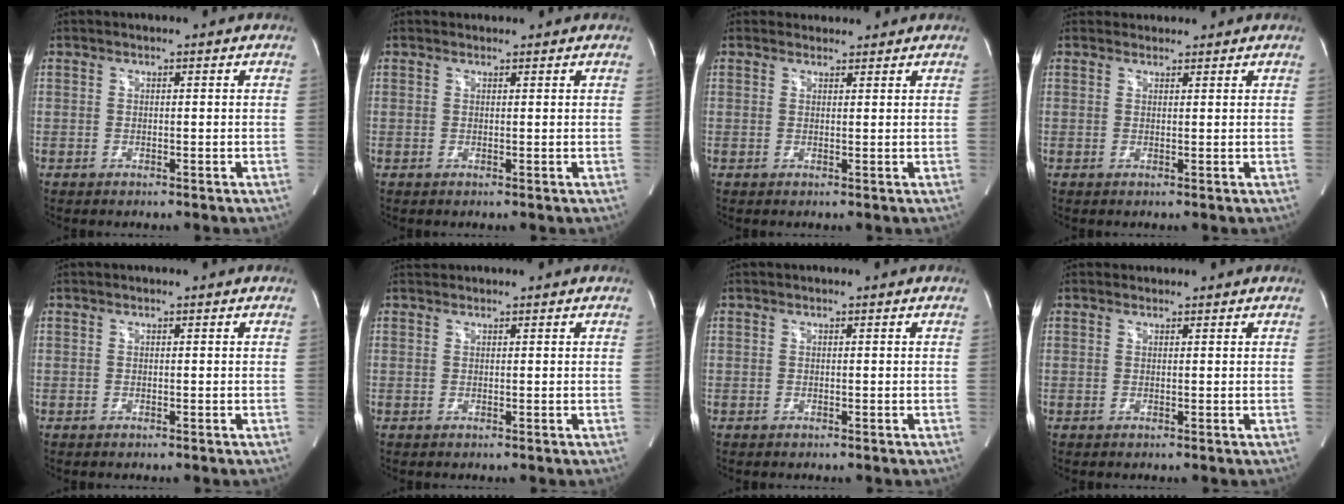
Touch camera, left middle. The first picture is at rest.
{"total": 0.7, "force": [0.6, 0.3, -0.1], "torque": [-0.006, 0.010, 0.011]}
{"total": 2.0, "force": [1.8, 0.8, -0.3], "torque": [0.001, 0.016, 0.025]}
{"total": 2.2, "force": [2.0, 0.8, -0.3], "torque": [0.004, 0.021, 0.030]}
{"total": 0.0}
{"total": 1.1, "force": [1.1, 0.3, 0.0], "torque": [-0.008, 0.019, 0.022]}
{"total": 0.0}
{"total": 0.7, "force": [0.6, 0.3, -0.1], "torque": [-0.004, 0.010, 0.010]}